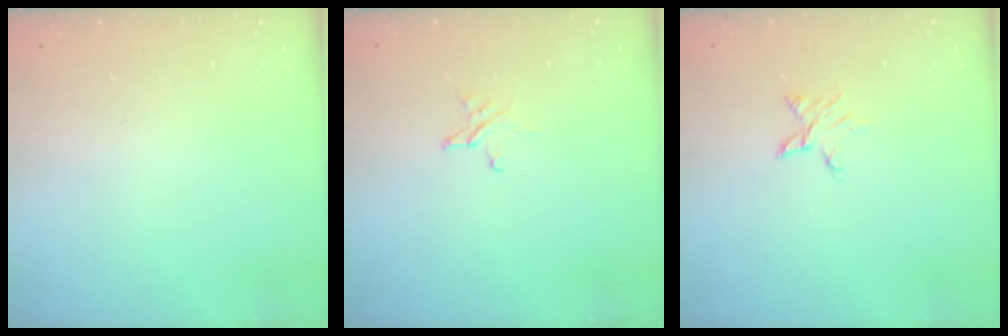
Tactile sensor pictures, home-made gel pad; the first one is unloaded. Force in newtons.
{"total": 2.7, "press": 2.7, "slide": 0.2}
{"total": 3.6, "press": 3.6, "slide": 0.4}